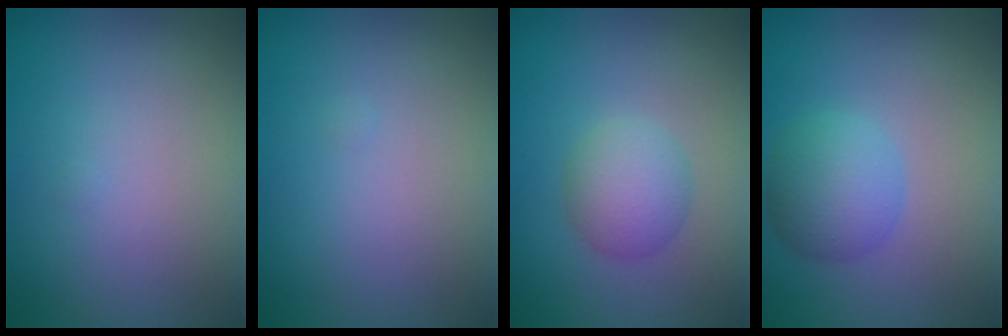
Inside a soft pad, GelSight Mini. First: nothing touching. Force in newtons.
{"total": 0.0}
{"total": 3.2, "press": 3.2, "slide": 0.1}
{"total": 4.0, "press": 4.0, "slide": 0.1}